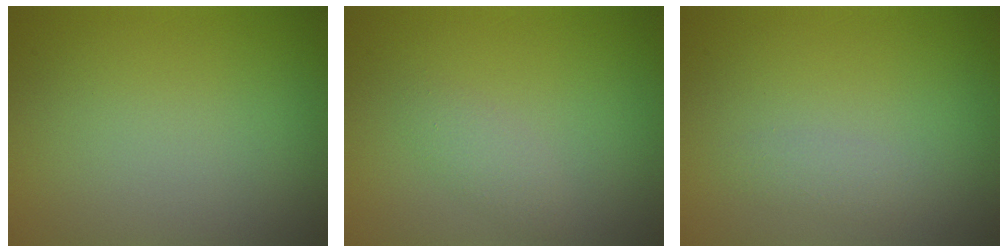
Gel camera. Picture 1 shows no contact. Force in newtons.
{"total": 1.4, "press": 1.4, "slide": 0.1}
{"total": 1.1, "press": 1.1, "slide": 0.1}